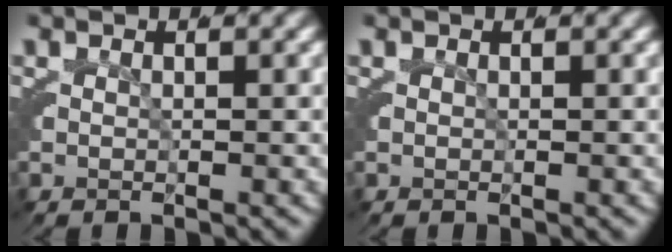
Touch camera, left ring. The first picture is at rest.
{"total": 0.0}